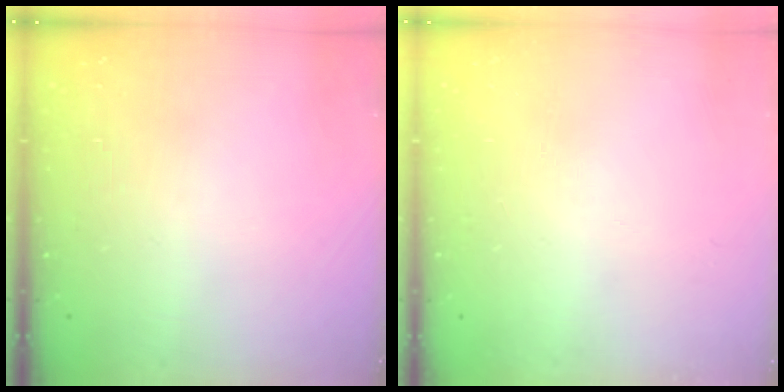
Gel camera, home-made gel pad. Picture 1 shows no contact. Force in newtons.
{"total": 0.0}